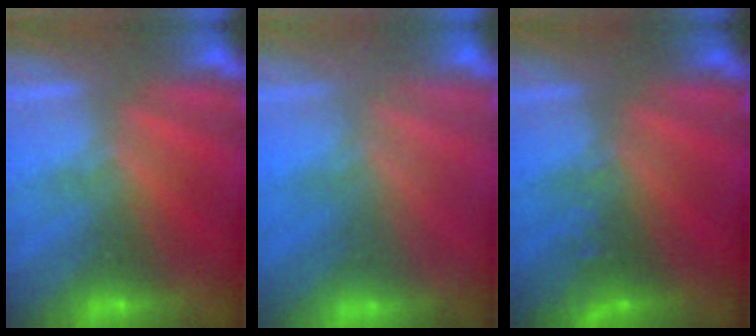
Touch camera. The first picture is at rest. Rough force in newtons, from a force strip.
{"total": 8.6}
{"total": 2.4}